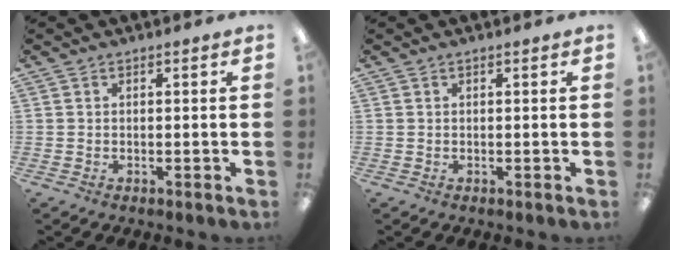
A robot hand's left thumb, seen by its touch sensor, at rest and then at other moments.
{"total": 0.0}